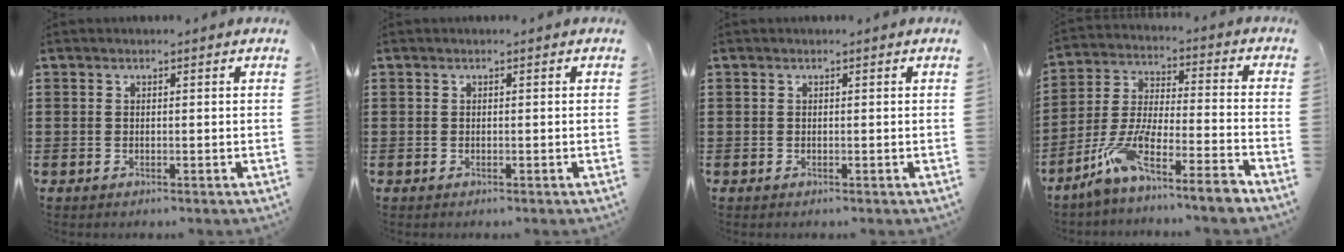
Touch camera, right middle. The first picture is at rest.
{"total": 0.0}
{"total": 0.0}
{"total": 8.7, "force": [-7.4, -0.1, 4.7], "torque": [-0.104, -0.011, -0.153]}